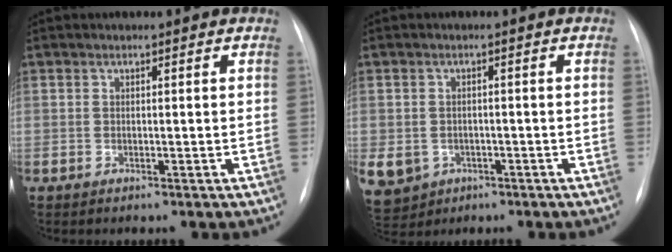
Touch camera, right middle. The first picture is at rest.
{"total": 13.1, "force": [-5.1, 11.1, 4.7], "torque": [-0.150, 0.003, -0.061]}